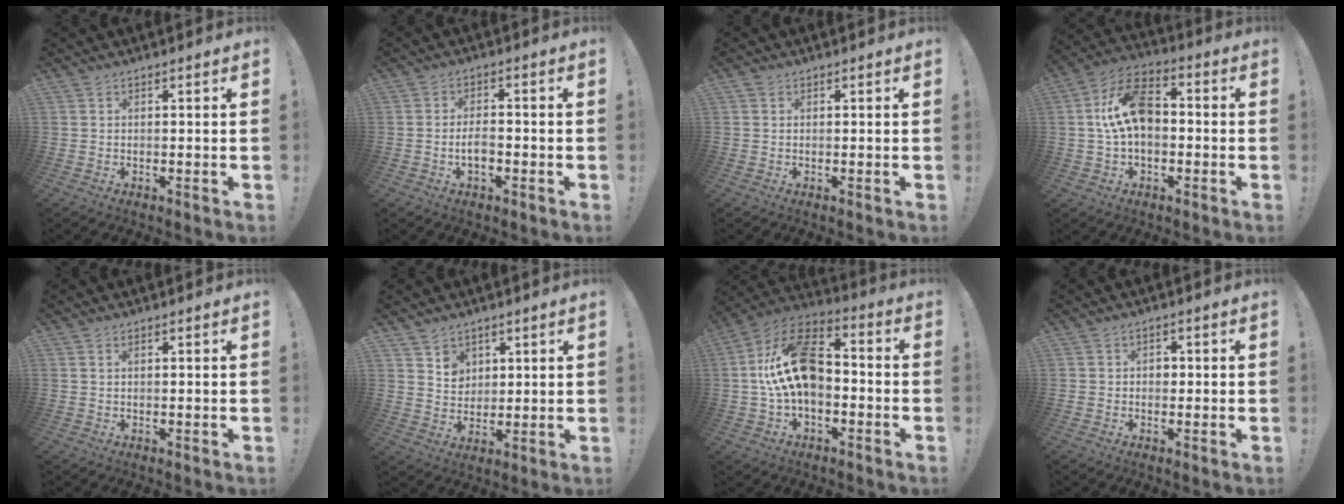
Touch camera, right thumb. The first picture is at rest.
{"total": 4.5, "force": [-1.4, 2.0, 3.7], "torque": [-0.062, 0.003, -0.027]}
{"total": 0.5, "force": [0.2, 0.5, 0.0], "torque": [0.003, -0.001, 0.004]}
{"total": 14.1, "force": [0.5, 8.5, 11.2], "torque": [-0.199, 0.010, 0.007]}
{"total": 0.7, "force": [0.3, 0.3, 0.5], "torque": [-0.013, 0.002, 0.006]}
{"total": 5.8, "force": [3.7, 4.4, 0.5], "torque": [0.000, -0.034, 0.067]}
{"total": 18.0, "force": [0.5, 10.8, 14.4], "torque": [-0.258, 0.015, 0.009]}
{"total": 2.3, "force": [-0.3, 2.1, 1.0], "torque": [-0.016, 0.004, -0.008]}